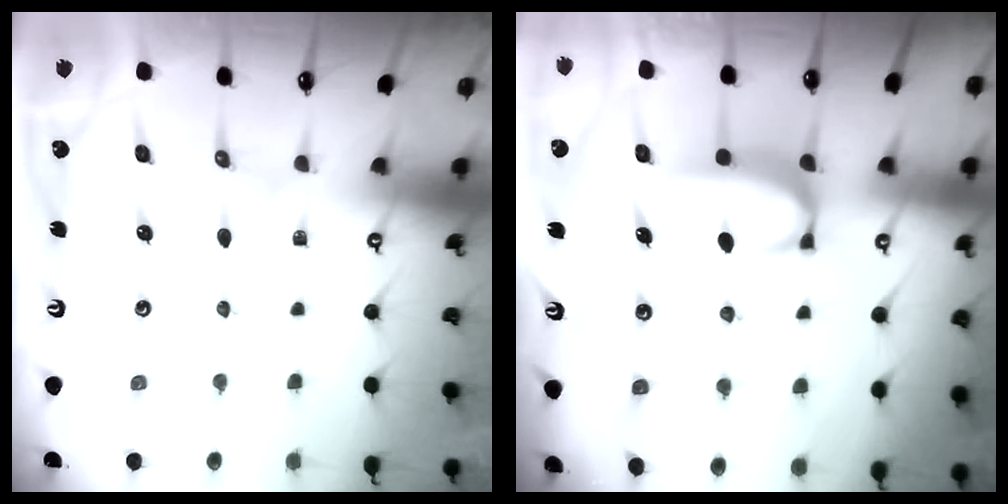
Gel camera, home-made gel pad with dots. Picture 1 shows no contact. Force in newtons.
{"total": 1.7, "press": 1.6, "slide": 0.5}